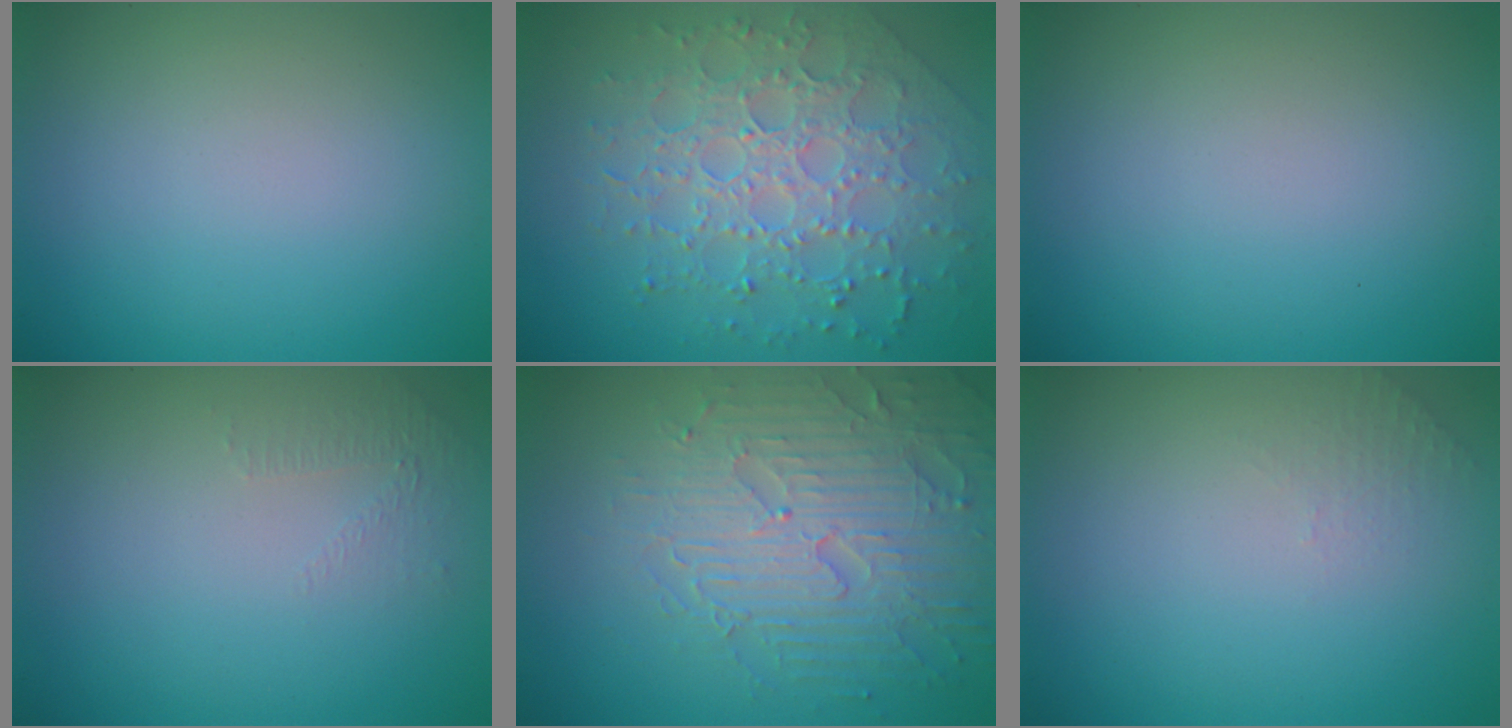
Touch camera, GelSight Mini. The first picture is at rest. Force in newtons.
{"total": 7.2, "press": 5.2, "slide": 5.0}
{"total": 0.0}
{"total": 0.9, "press": 0.4, "slide": 0.8}
{"total": 6.2, "press": 5.2, "slide": 3.4}
{"total": 0.5, "press": 0.4, "slide": 0.4}